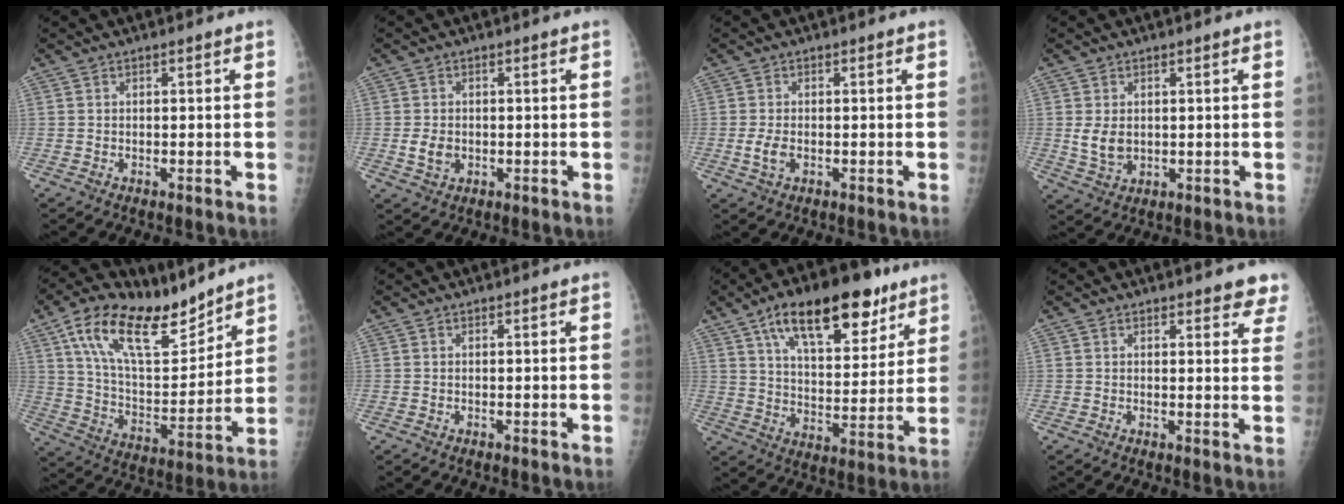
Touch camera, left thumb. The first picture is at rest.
{"total": 3.2, "force": [-0.4, 2.5, 2.0], "torque": [-0.030, 0.000, -0.003]}
{"total": 2.8, "force": [-0.6, 1.6, 2.2], "torque": [-0.045, -0.003, -0.010]}
{"total": 4.5, "force": [0.5, 3.2, 3.0], "torque": [-0.043, -0.011, 0.021]}
{"total": 20.8, "force": [13.4, 8.8, 13.2], "torque": [-0.191, -0.055, 0.243]}
{"total": 0.0}
{"total": 20.5, "force": [12.0, 9.1, 14.0], "torque": [-0.176, -0.037, 0.195]}
{"total": 5.7, "force": [4.9, 1.9, 2.2], "torque": [0.014, -0.021, 0.043]}